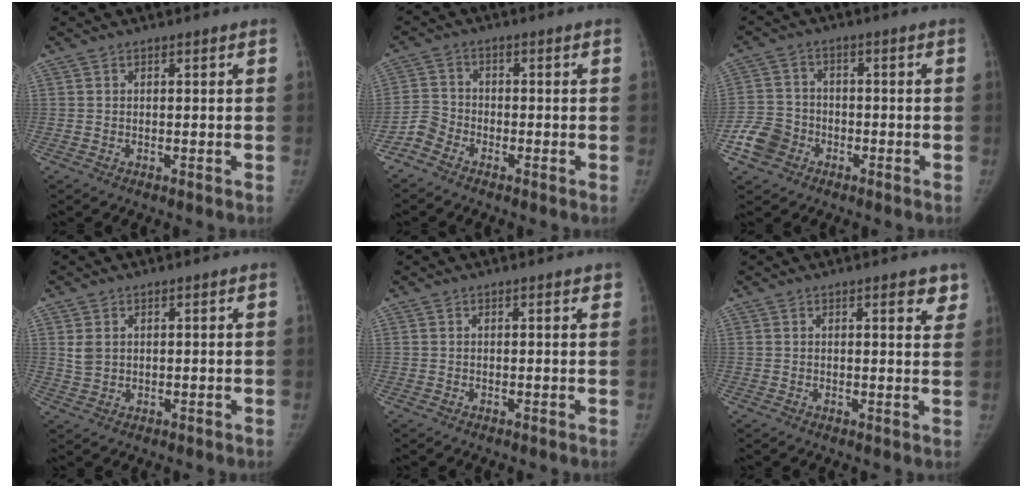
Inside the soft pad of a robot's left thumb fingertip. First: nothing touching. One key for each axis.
{"total": 3.3, "fx": -2.4, "fy": 2.1, "fz": 0.9, "tx": -0.014, "ty": 0.010, "tz": -0.057}
{"total": 6.8, "fx": -3.4, "fy": 5.5, "fz": 2.2, "tx": -0.031, "ty": 0.021, "tz": -0.066}
{"total": 2.8, "fx": 0.9, "fy": 2.2, "fz": 1.5, "tx": -0.024, "ty": -0.004, "tz": 0.025}
{"total": 1.2, "fx": 0.8, "fy": 0.4, "fz": 0.8, "tx": -0.006, "ty": -0.001, "tz": 0.008}
{"total": 4.1, "fx": 2.7, "fy": 1.5, "fz": 2.8, "tx": -0.012, "ty": -0.013, "tz": 0.029}